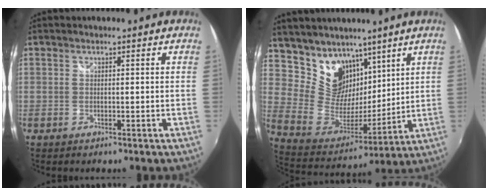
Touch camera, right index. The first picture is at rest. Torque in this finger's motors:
{"motor_torque": [0.07, 0.40, 0.11, 0.01]}